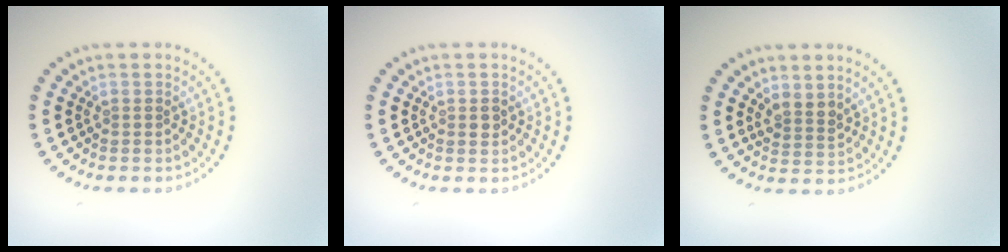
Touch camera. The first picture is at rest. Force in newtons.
{"total": 0.9, "press": 0.9, "slide": 0.0}
{"total": 2.0, "press": 1.6, "slide": 1.1}